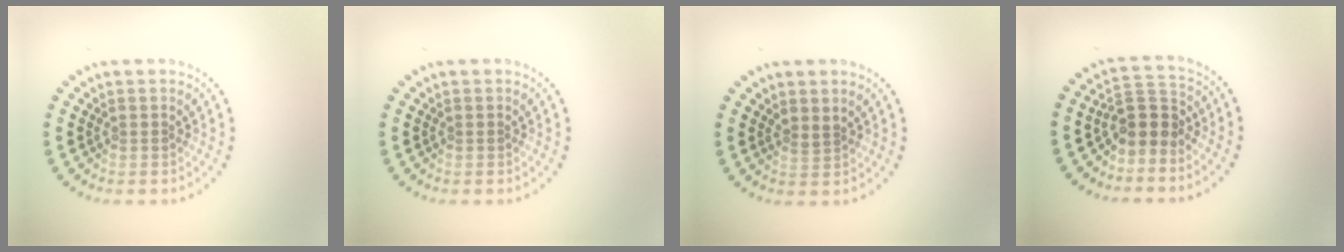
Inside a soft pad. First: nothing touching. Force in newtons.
{"total": 0.0}
{"total": 1.0, "press": 0.7, "slide": 0.7}
{"total": 3.1, "press": 2.5, "slide": 1.7}